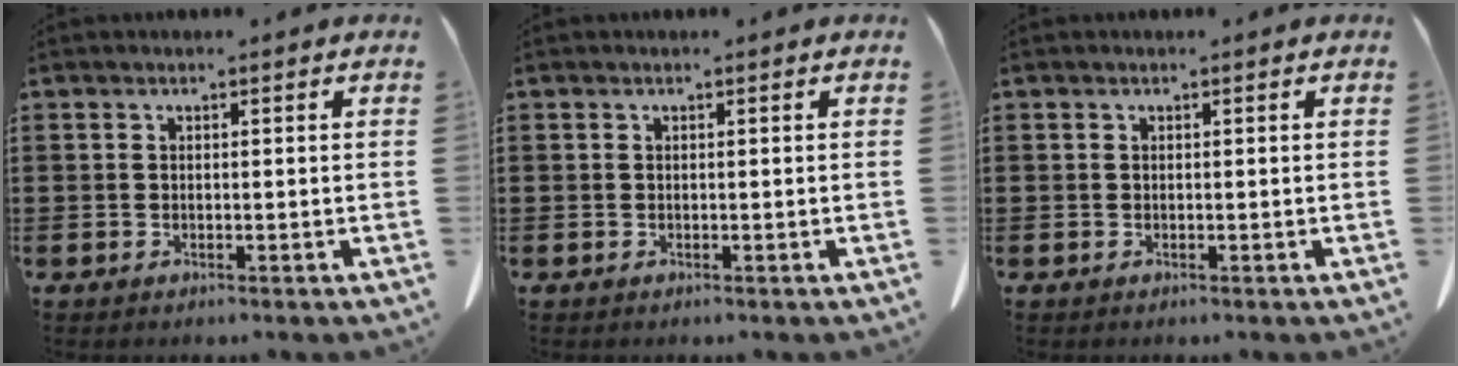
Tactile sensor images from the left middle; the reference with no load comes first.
{"total": 0.0}
{"total": 0.0}